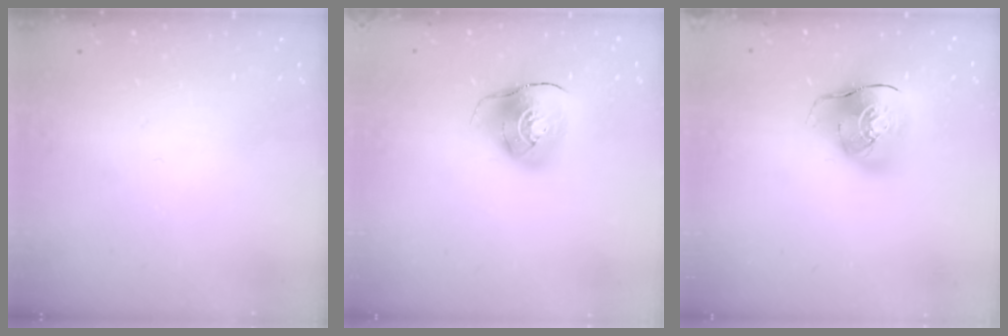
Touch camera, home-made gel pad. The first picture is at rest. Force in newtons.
{"total": 10.2, "press": 10.1, "slide": 1.4}
{"total": 13.9, "press": 13.7, "slide": 2.4}